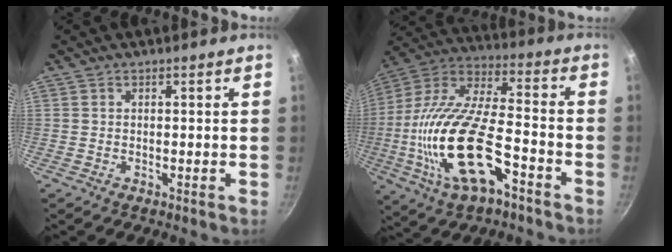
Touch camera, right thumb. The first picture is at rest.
{"total": 23.5, "force": [-7.8, 9.7, 20.0], "torque": [-0.432, 0.030, -0.136]}